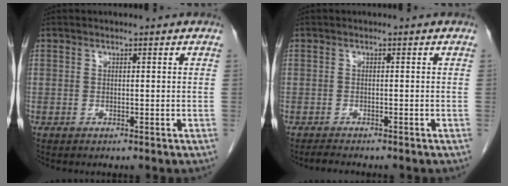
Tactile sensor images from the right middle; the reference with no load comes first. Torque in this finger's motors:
{"motor_torque": [0.44, -0.20, -0.05, 0.00]}